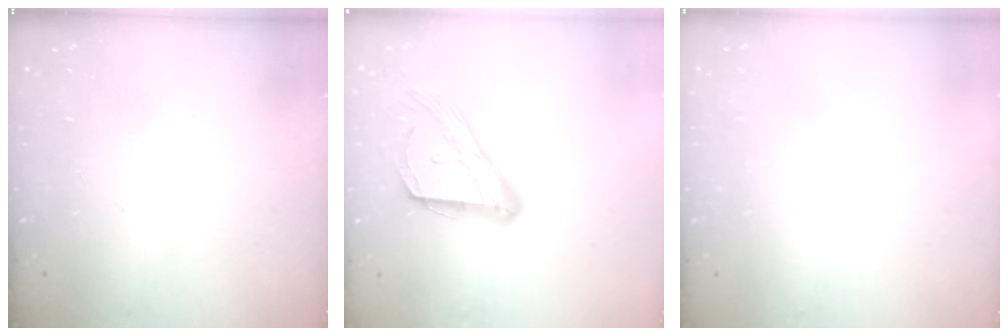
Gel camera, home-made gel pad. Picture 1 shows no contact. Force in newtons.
{"total": 15.8, "press": 15.7, "slide": 1.0}
{"total": 2.0, "press": 2.0, "slide": 0.1}